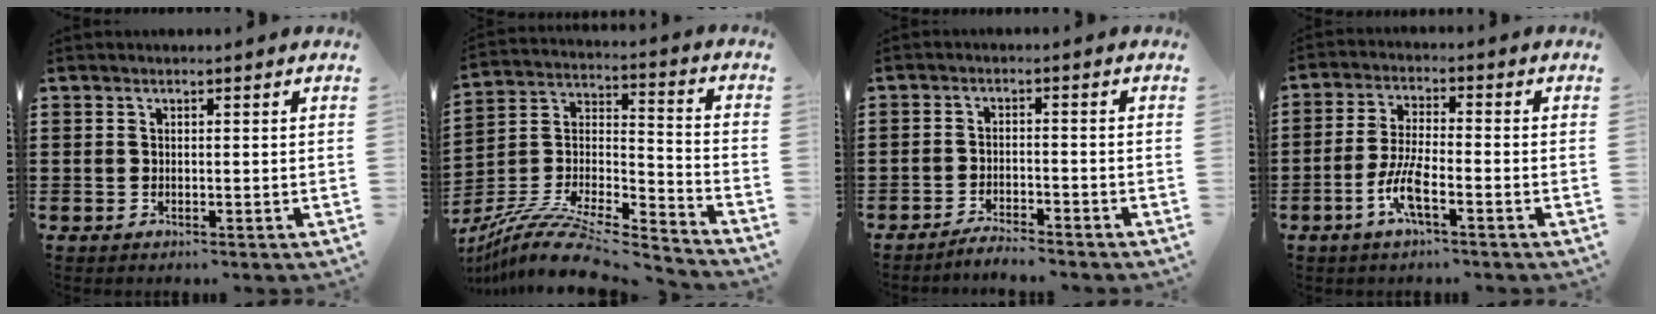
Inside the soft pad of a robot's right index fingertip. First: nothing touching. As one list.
[{"total": 10.5, "force": [-8.6, 2.9, 5.2], "torque": [-0.103, 0.014, -0.170]}, {"total": 2.6, "force": [-2.6, -0.2, 0.2], "torque": [-0.008, 0.002, -0.054]}, {"total": 6.2, "force": [-3.0, 1.3, 5.3], "torque": [-0.128, -0.015, -0.062]}]